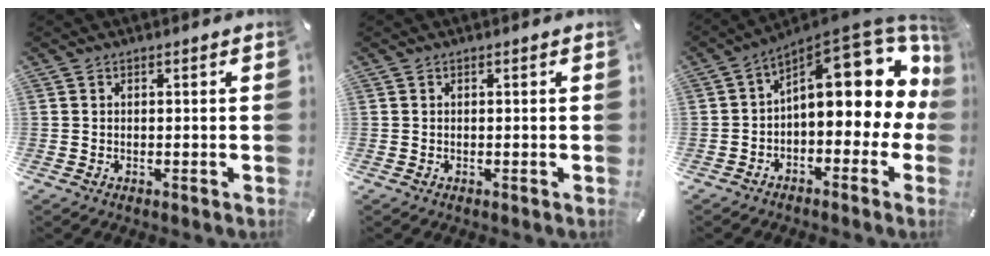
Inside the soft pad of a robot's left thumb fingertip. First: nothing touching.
{"total": 0.0}
{"total": 15.7, "force": [6.6, 7.7, 12.1], "torque": [-0.151, -0.058, 0.108]}